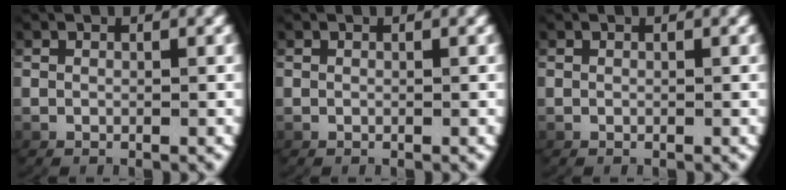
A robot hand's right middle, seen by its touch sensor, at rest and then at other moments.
{"total": 0.0}
{"total": 0.0}